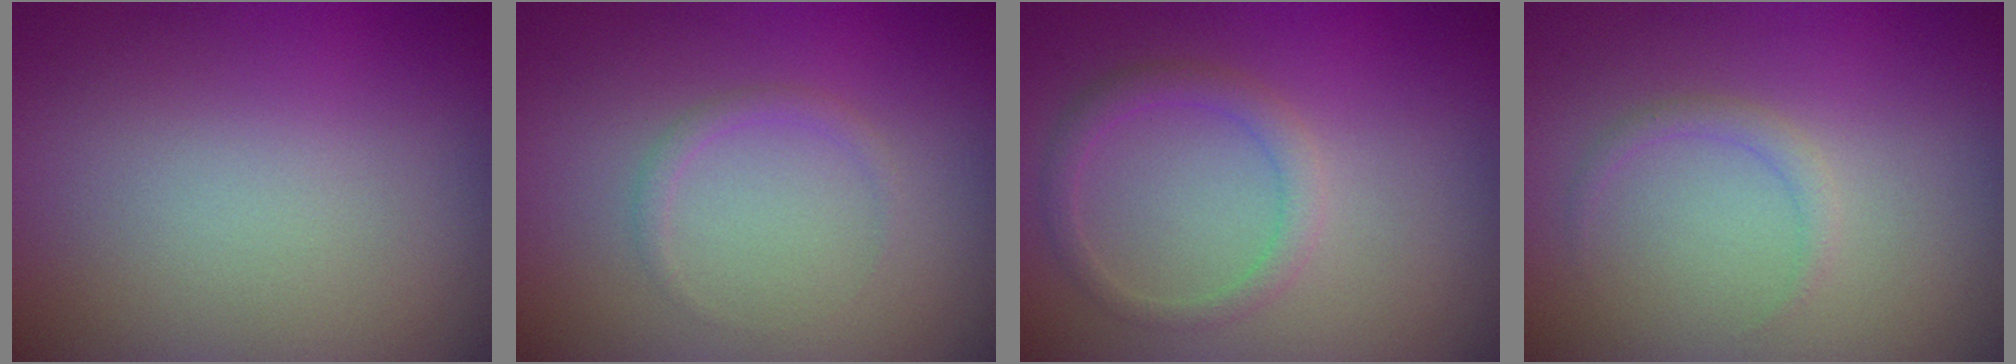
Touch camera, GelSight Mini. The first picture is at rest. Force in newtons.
{"total": 0.8, "press": 0.8, "slide": 0.0}
{"total": 1.9, "press": 1.9, "slide": 0.1}
{"total": 1.0, "press": 1.0, "slide": 0.0}